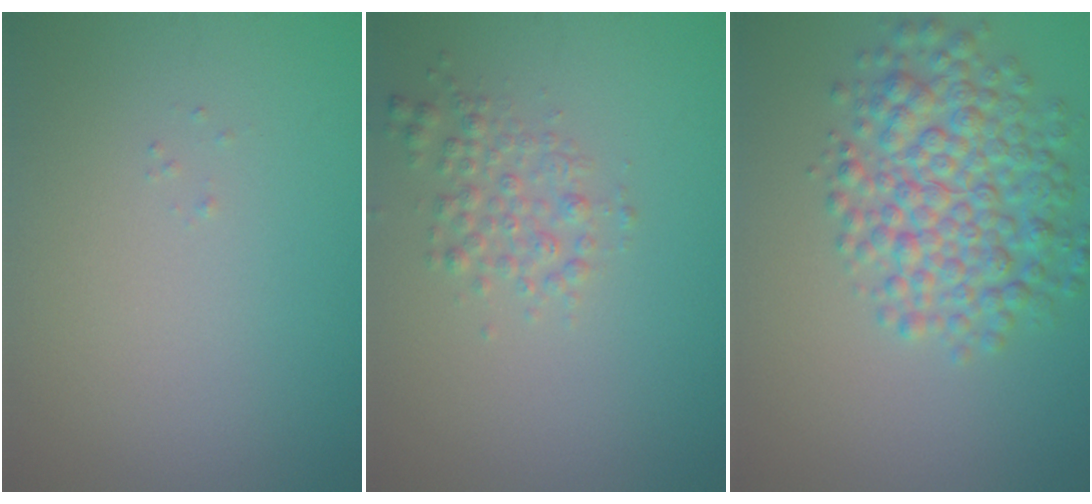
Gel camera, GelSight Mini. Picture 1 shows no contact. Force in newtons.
{"total": 2.2, "press": 2.2, "slide": 0.0}
{"total": 6.2, "press": 6.2, "slide": 0.1}